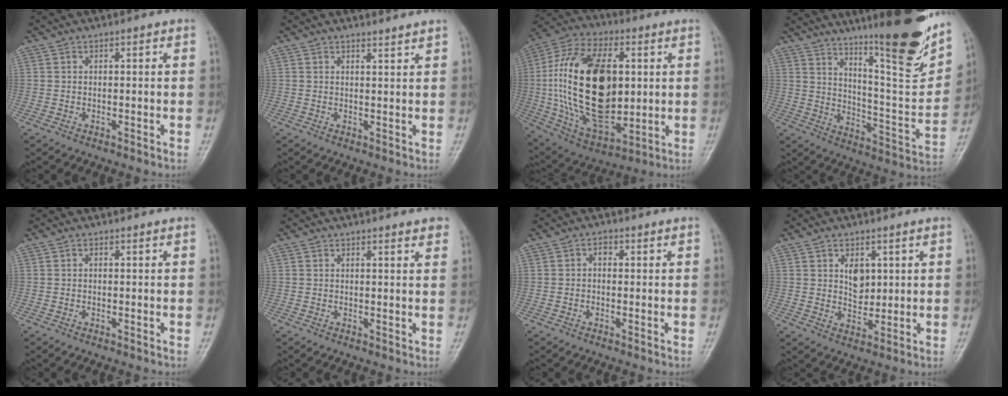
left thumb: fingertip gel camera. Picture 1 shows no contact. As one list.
[{"total": 1.6, "force": [1.5, -0.3, 0.2], "torque": [-0.002, -0.018, 0.024]}, {"total": 27.1, "force": [2.5, 15.3, 22.2], "torque": [-0.406, -0.009, 0.050]}, {"total": 22.2, "force": [15.6, 3.0, 15.6], "torque": [-0.205, -0.091, 0.244]}, {"total": 0.0}, {"total": 2.8, "force": [2.4, 0.4, 1.3], "torque": [-0.011, -0.009, 0.021]}, {"total": 1.4, "force": [0.2, 0.9, 1.0], "torque": [-0.004, 0.005, -0.002]}, {"total": 4.8, "force": [1.7, 3.0, 3.3], "torque": [-0.037, -0.015, 0.032]}]